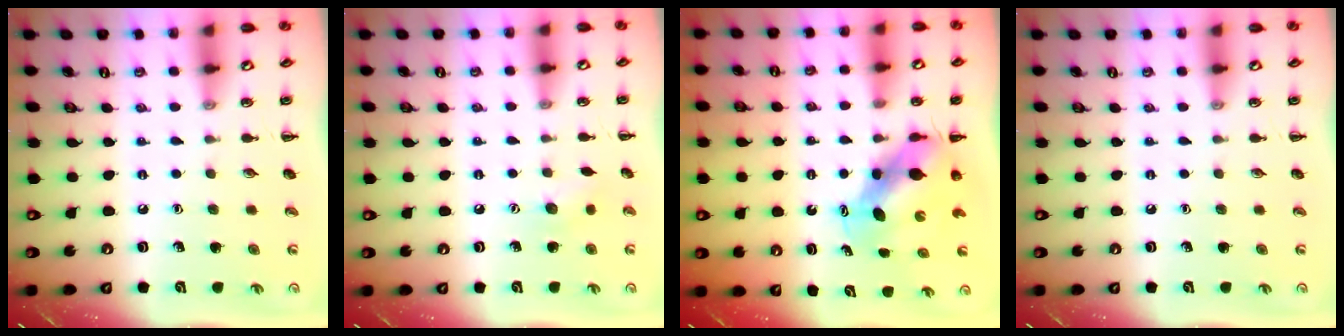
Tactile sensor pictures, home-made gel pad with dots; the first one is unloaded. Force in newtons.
{"total": 6.7, "press": 6.5, "slide": 1.6}
{"total": 6.6, "press": 6.4, "slide": 1.3}
{"total": 0.0}